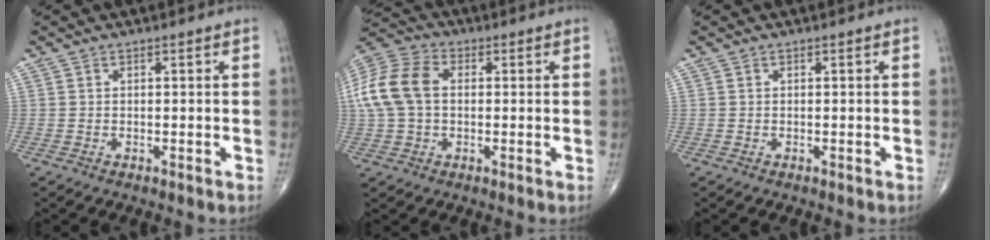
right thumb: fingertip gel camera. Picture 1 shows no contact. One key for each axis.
{"total": 13.4, "fx": 1.1, "fy": 9.2, "fz": 9.7, "tx": -0.209, "ty": 0.030, "tz": 0.017}
{"total": 0.0}